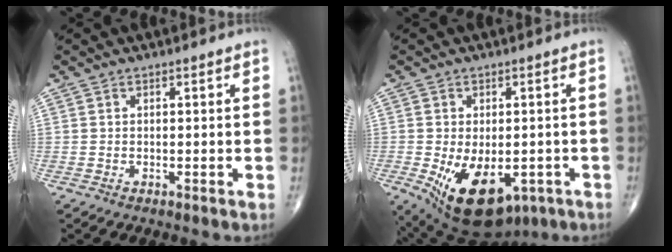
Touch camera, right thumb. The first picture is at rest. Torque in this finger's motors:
{"motor_torque": [-0.27, 0.96, 0.73, 0.29, 0.13]}